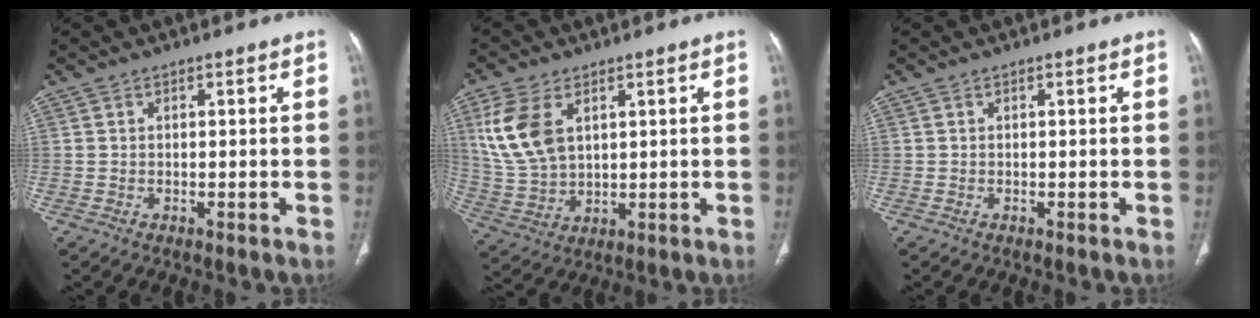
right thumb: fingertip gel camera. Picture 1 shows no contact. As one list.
[{"total": 11.8, "force": [4.2, 7.2, 8.4], "torque": [-0.179, -0.008, 0.095]}, {"total": 0.0}]